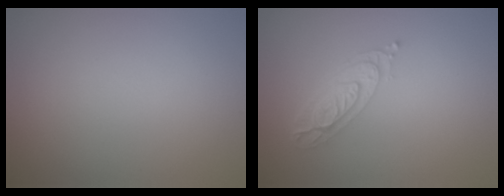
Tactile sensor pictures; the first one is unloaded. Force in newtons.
{"total": 3.6, "press": 2.7, "slide": 2.4}